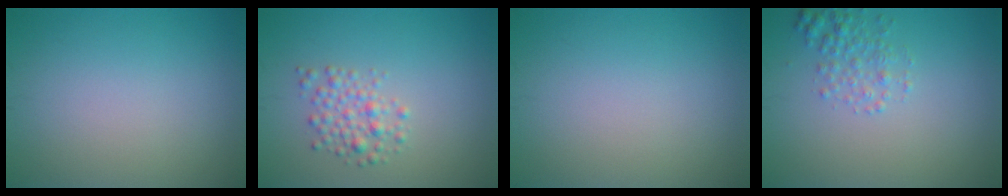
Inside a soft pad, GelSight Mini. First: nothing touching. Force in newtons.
{"total": 2.3, "press": 2.3, "slide": 0.1}
{"total": 0.0}
{"total": 2.0, "press": 2.0, "slide": 0.1}